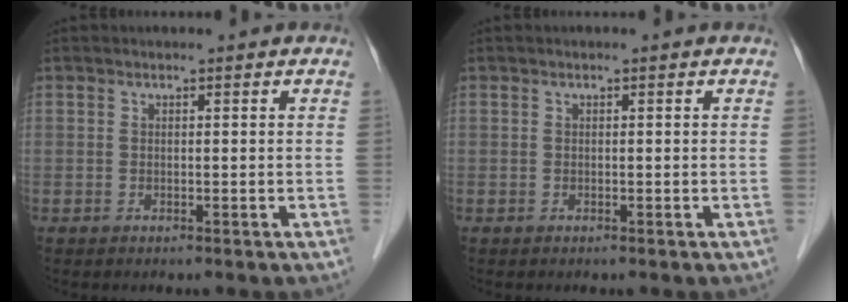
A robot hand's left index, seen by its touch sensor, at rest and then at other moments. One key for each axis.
{"total": 0.0}